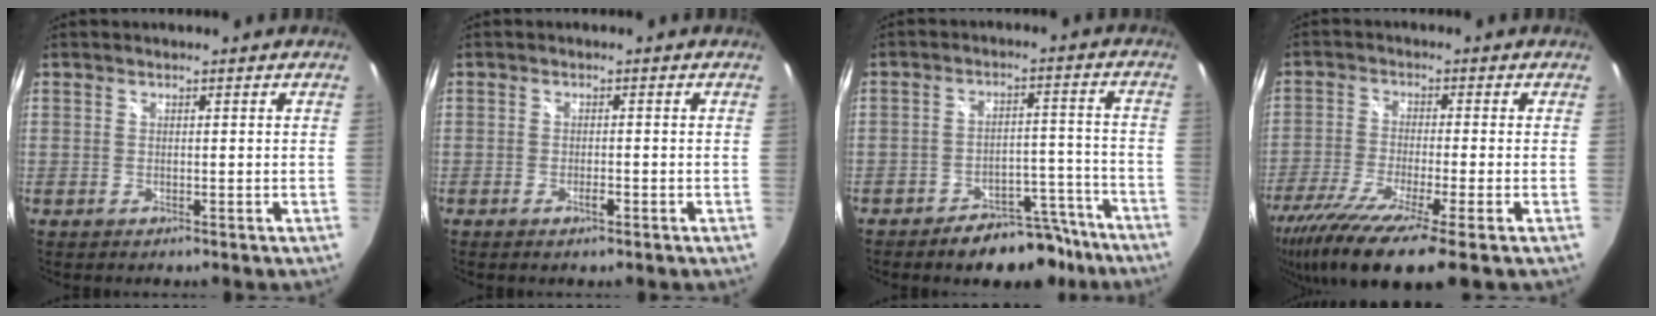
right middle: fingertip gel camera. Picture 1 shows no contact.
{"total": 1.5, "force": [-1.0, 0.4, 1.1], "torque": [-0.022, -0.001, -0.018]}
{"total": 10.5, "force": [-8.7, 4.7, 3.6], "torque": [-0.052, 0.031, -0.106]}
{"total": 14.5, "force": [-9.8, 1.0, 10.6], "torque": [-0.222, -0.062, -0.174]}